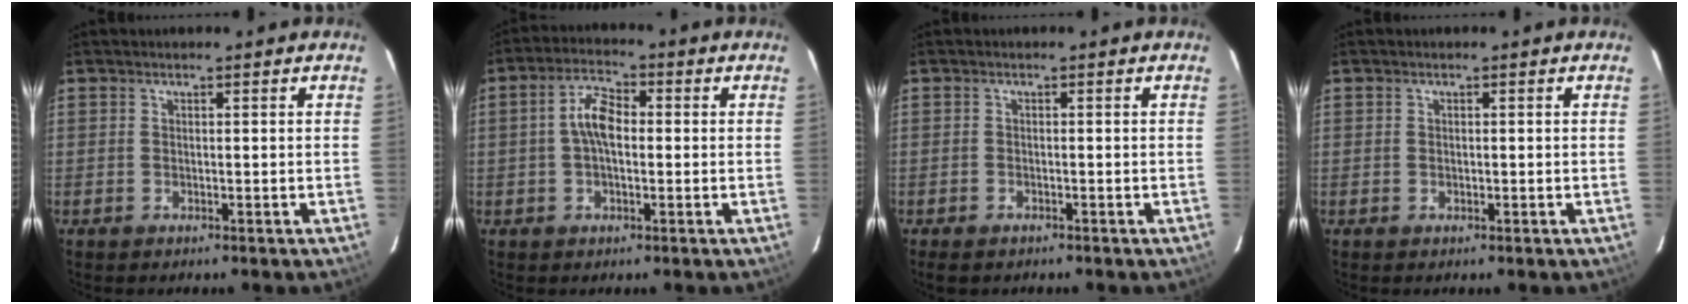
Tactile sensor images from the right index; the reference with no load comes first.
{"total": 6.1, "force": [0.0, 3.1, 5.2], "torque": [-0.103, 0.017, -0.001]}
{"total": 2.0, "force": [-1.7, 0.7, 0.9], "torque": [-0.023, -0.006, -0.032]}
{"total": 0.7, "force": [-0.1, 0.7, 0.2], "torque": [-0.002, 0.000, -0.002]}